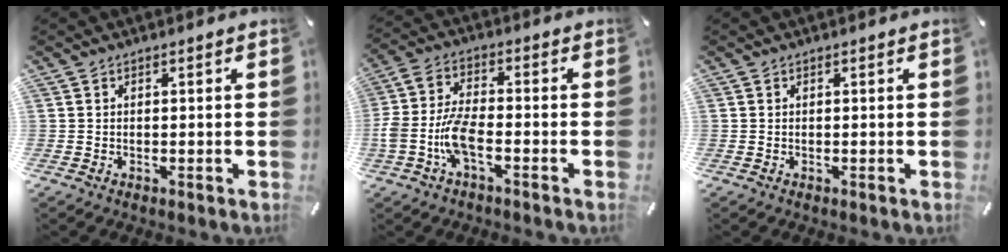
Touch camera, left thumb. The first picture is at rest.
{"total": 8.7, "force": [-3.6, 3.5, 7.1], "torque": [-0.160, -0.003, -0.068]}
{"total": 0.0}